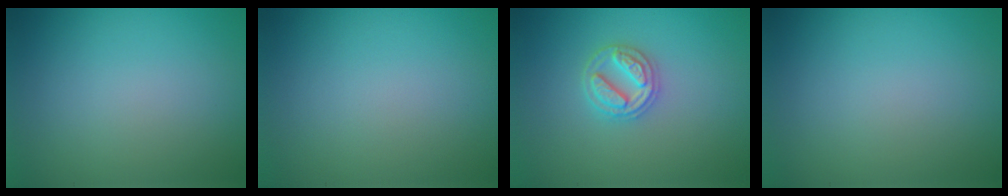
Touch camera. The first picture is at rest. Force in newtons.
{"total": 0.0}
{"total": 3.3, "press": 3.2, "slide": 0.5}
{"total": 0.0}